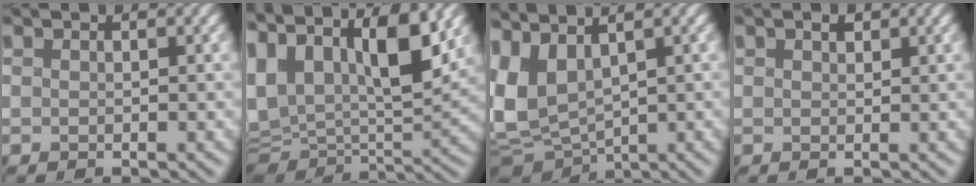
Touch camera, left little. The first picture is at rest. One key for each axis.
{"total": 16.2, "fx": 5.8, "fy": 7.6, "fz": 13.1, "tx": -0.242, "ty": 0.022, "tz": 0.095}
{"total": 6.6, "fx": 1.6, "fy": 3.6, "fz": 5.3, "tx": -0.123, "ty": -0.010, "tz": 0.027}
{"total": 1.0, "fx": 0.5, "fy": 0.6, "fz": 0.6, "tx": -0.013, "ty": -0.005, "tz": 0.004}